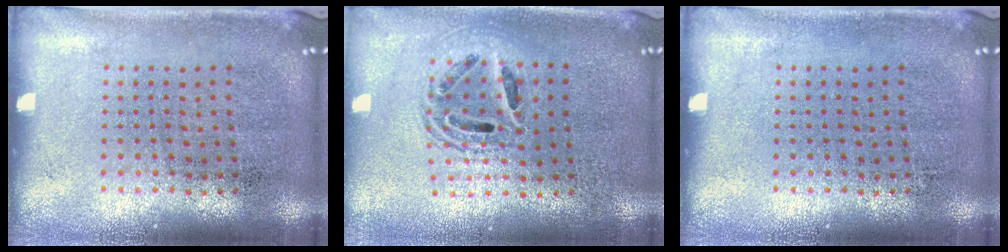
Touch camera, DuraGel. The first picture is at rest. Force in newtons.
{"total": 1.5, "press": 1.3, "slide": 0.8}
{"total": 0.0}